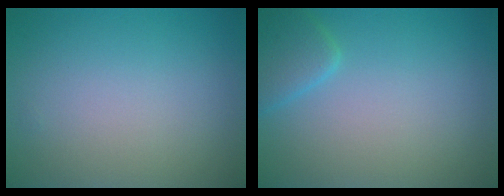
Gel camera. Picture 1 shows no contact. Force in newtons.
{"total": 2.3, "press": 2.3, "slide": 0.2}